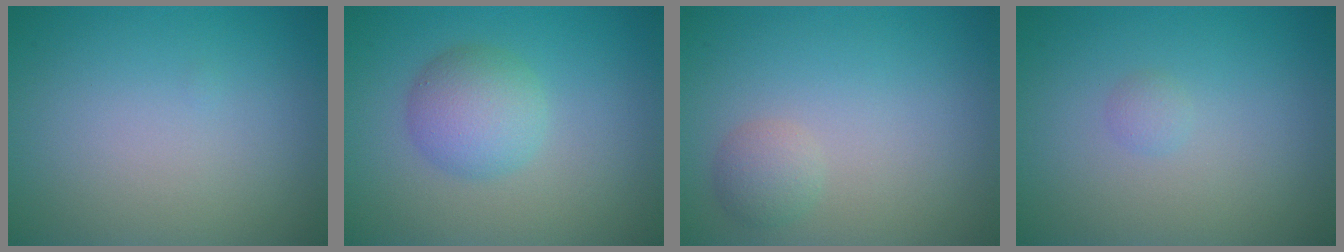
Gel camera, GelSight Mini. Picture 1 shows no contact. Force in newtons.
{"total": 3.6, "press": 3.6, "slide": 0.1}
{"total": 1.6, "press": 1.6, "slide": 0.1}
{"total": 0.7, "press": 0.7, "slide": 0.0}